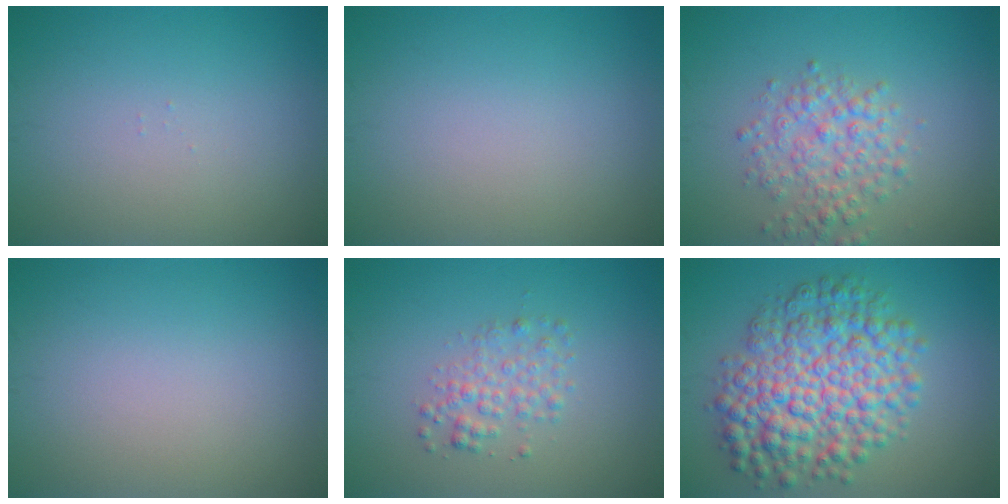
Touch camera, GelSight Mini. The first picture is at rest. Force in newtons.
{"total": 0.0}
{"total": 3.7, "press": 3.7, "slide": 0.1}
{"total": 0.0}
{"total": 2.3, "press": 2.3, "slide": 0.1}
{"total": 9.2, "press": 9.2, "slide": 0.1}